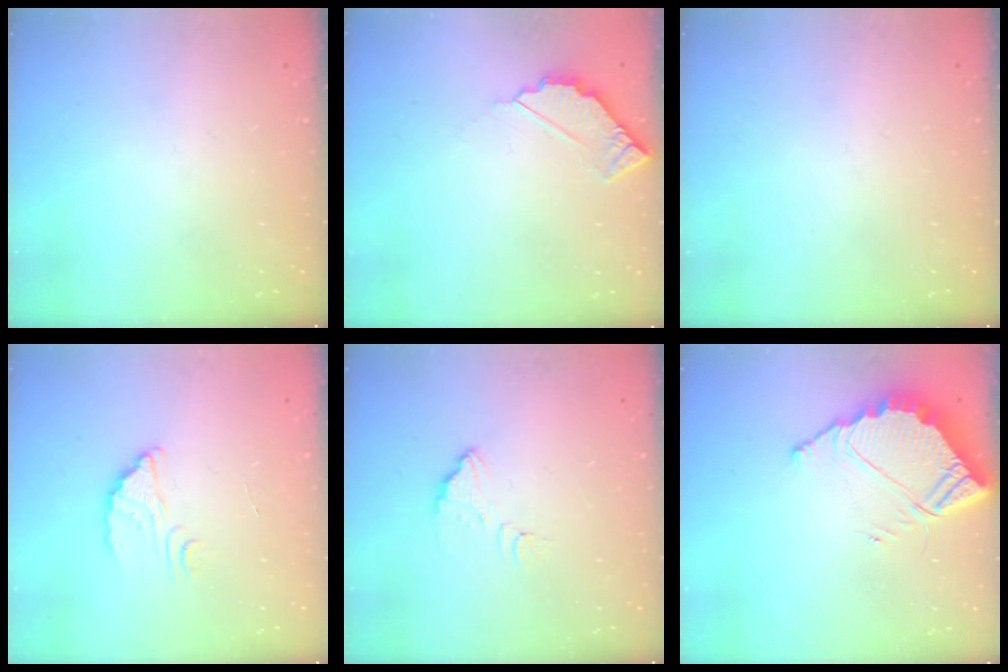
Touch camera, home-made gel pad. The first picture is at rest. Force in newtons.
{"total": 3.7, "press": 3.7, "slide": 0.3}
{"total": 0.0}
{"total": 2.7, "press": 2.7, "slide": 0.1}
{"total": 5.9, "press": 5.9, "slide": 0.4}
{"total": 7.2, "press": 7.2, "slide": 0.3}